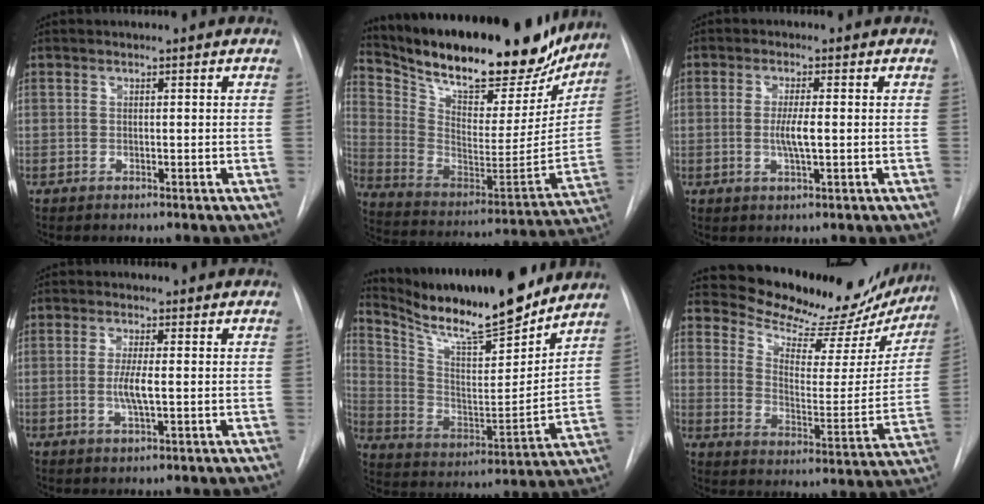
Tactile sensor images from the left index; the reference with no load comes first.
{"total": 30.4, "force": [25.3, 8.7, 14.6], "torque": [-0.255, -0.028, 0.368]}
{"total": 3.5, "force": [-0.3, 0.3, 3.5], "torque": [-0.069, -0.005, -0.006]}
{"total": 3.7, "force": [-0.3, 0.4, 3.7], "torque": [-0.075, -0.006, -0.006]}
{"total": 20.5, "force": [17.8, 2.1, 9.9], "torque": [-0.181, -0.018, 0.294]}
{"total": 20.8, "force": [19.2, 5.9, 5.2], "torque": [-0.066, -0.047, 0.246]}